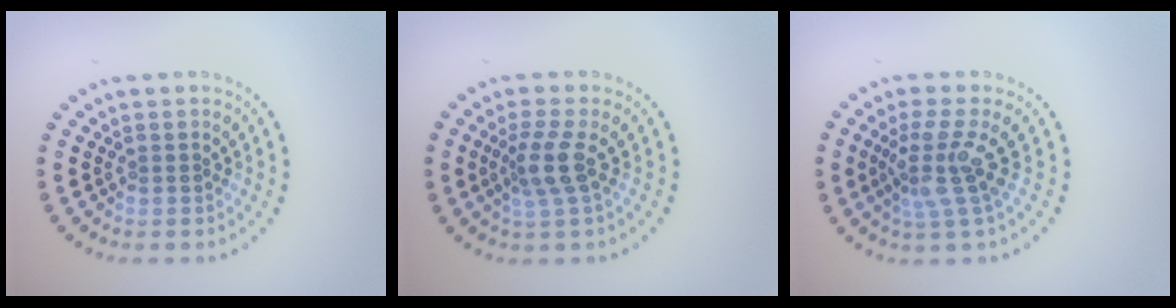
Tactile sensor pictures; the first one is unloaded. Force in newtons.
{"total": 2.8, "press": 2.2, "slide": 1.7}
{"total": 3.6, "press": 2.6, "slide": 2.6}